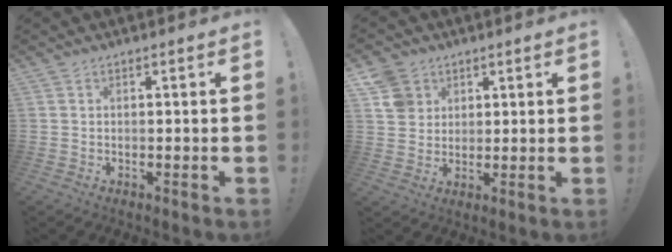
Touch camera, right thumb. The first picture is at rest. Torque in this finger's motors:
{"motor_torque": [0.16, 0.21, 0.43, 0.21, -0.04]}